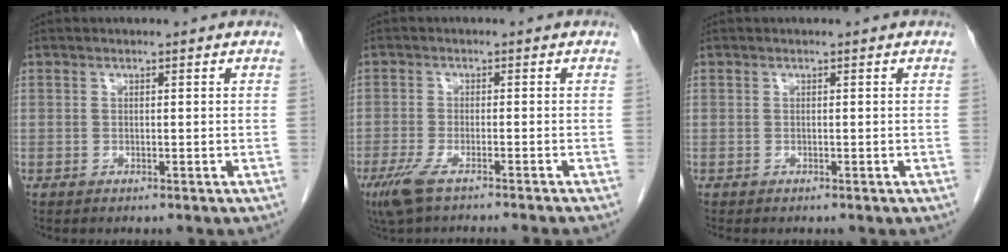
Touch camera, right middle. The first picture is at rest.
{"total": 8.7, "force": [-7.1, 0.4, 5.1], "torque": [-0.074, -0.022, -0.111]}
{"total": 1.2, "force": [-1.0, 0.4, 0.5], "torque": [-0.010, -0.002, -0.012]}